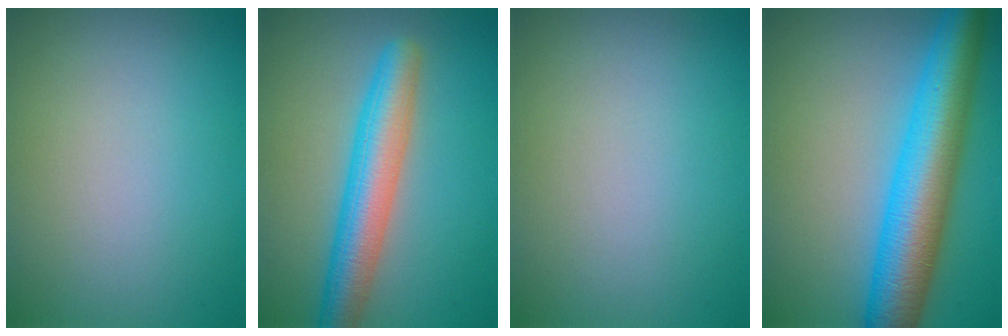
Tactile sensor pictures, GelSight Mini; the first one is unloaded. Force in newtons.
{"total": 5.8, "press": 5.8, "slide": 0.2}
{"total": 0.0}
{"total": 9.5, "press": 9.5, "slide": 0.1}